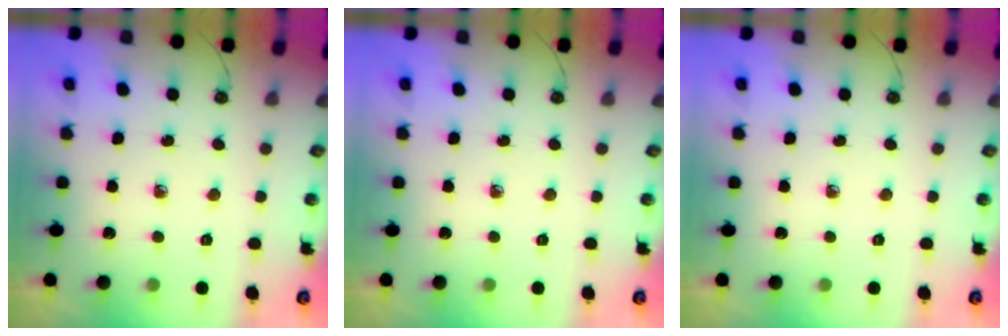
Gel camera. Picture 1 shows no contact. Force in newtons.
{"total": 0.0}
{"total": 0.0}